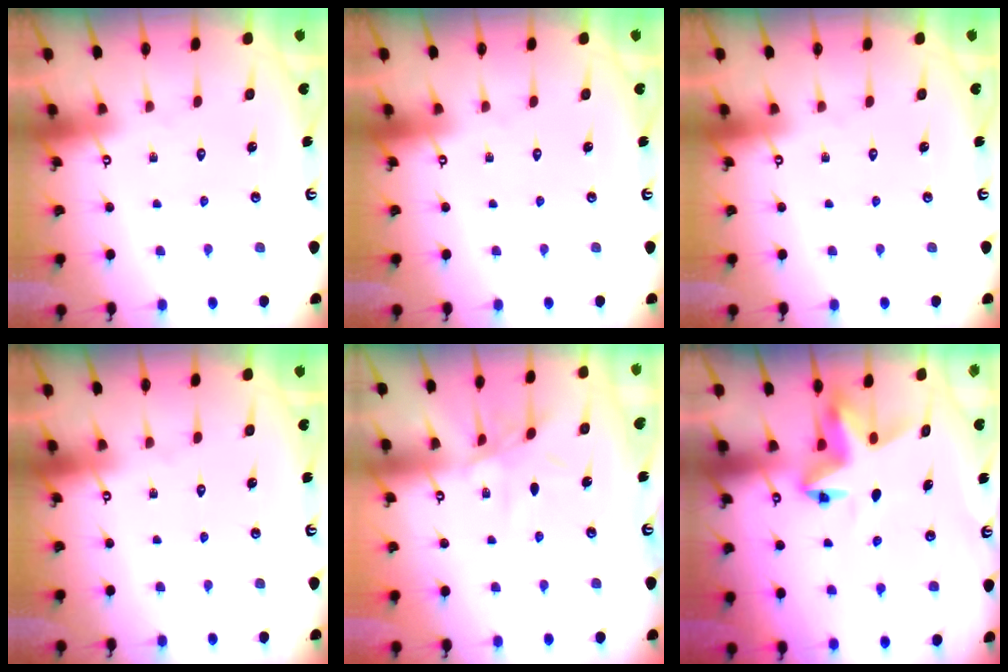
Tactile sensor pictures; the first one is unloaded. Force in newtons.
{"total": 0.0}
{"total": 0.0}
{"total": 0.0}
{"total": 7.1, "press": 7.1, "slide": 0.6}
{"total": 5.5, "press": 5.5, "slide": 0.1}